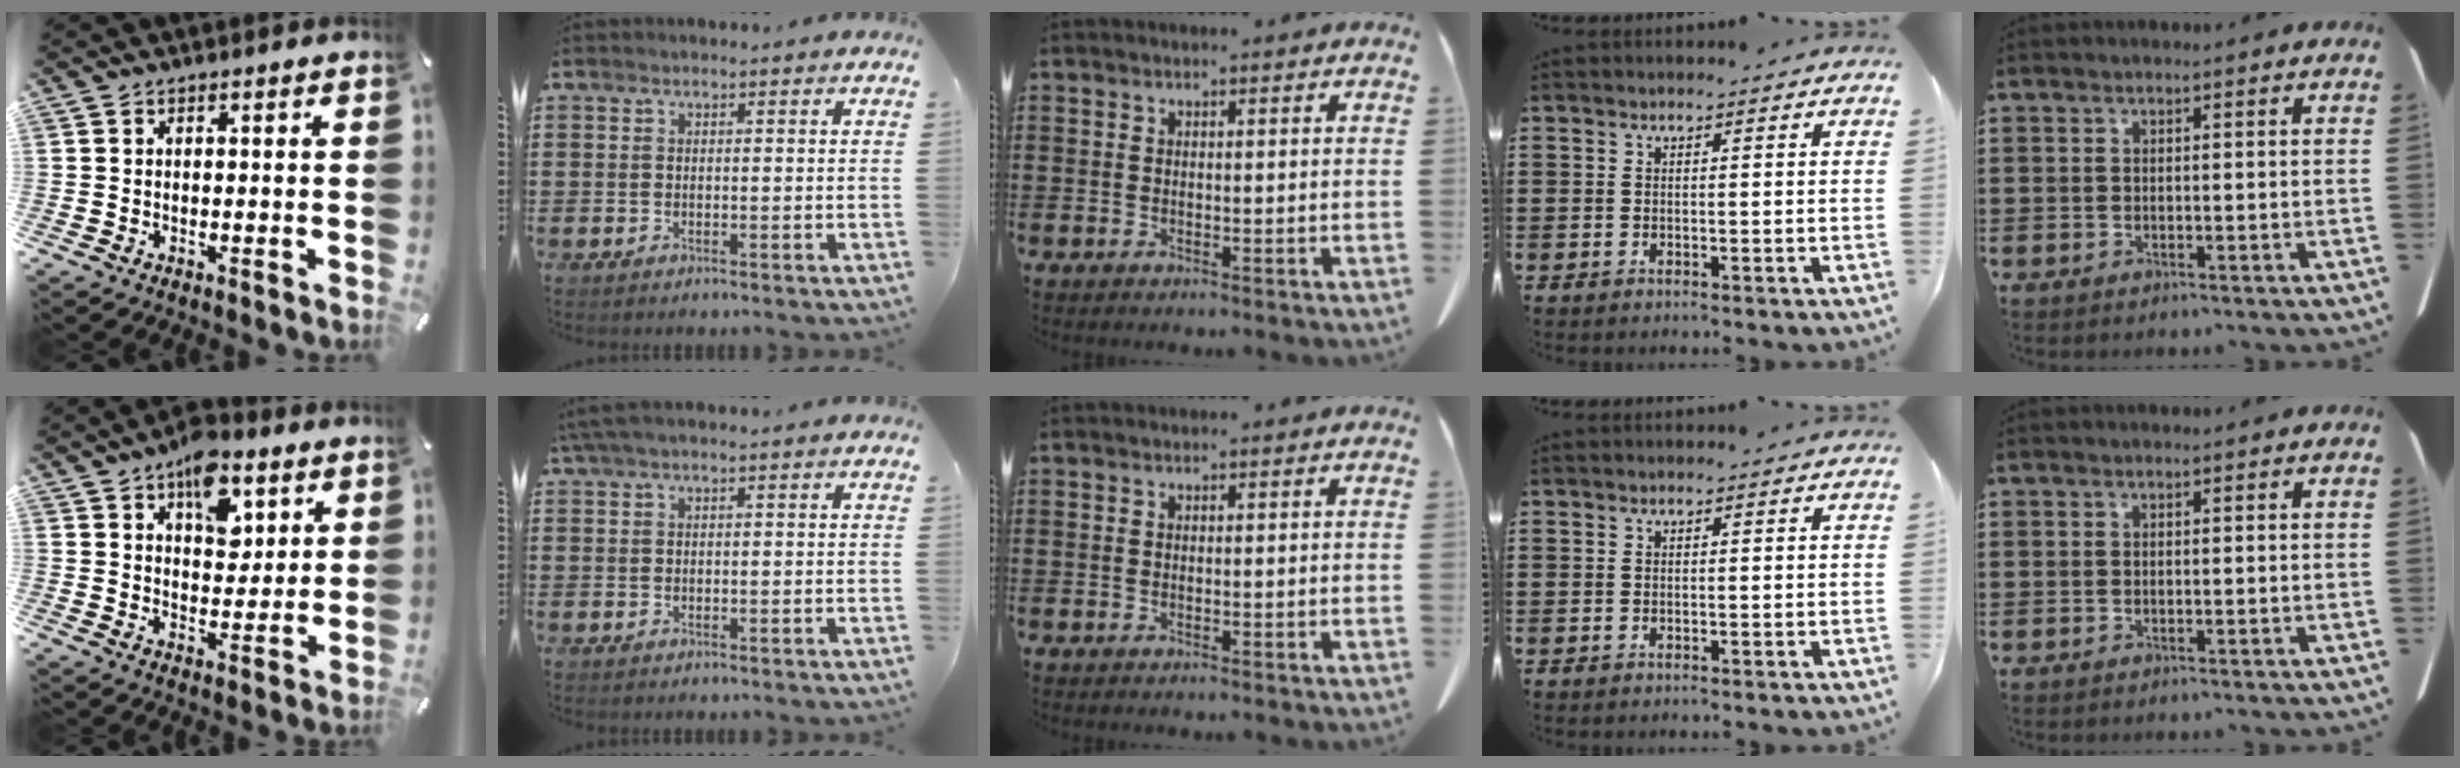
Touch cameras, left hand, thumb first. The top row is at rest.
{"thumb": {"total": 11.1, "force": [5.8, 6.9, 6.5], "torque": [-0.078, -0.021, 0.098]}, "index": {"total": 1.3, "force": [0.5, 0.1, 1.2], "torque": [-0.024, 0.001, 0.011]}}